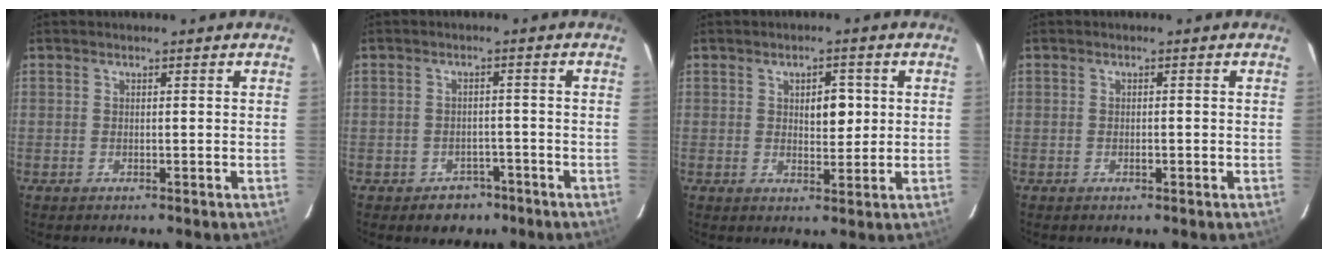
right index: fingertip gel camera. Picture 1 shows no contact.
{"total": 3.9, "force": [-2.5, 2.9, 1.0], "torque": [-0.011, 0.011, -0.028]}
{"total": 4.1, "force": [0.9, 2.0, 3.4], "torque": [-0.048, 0.003, 0.016]}
{"total": 1.0, "force": [-0.4, 0.3, 0.8], "torque": [-0.016, 0.000, -0.006]}